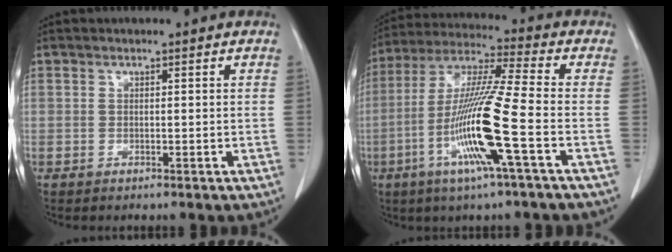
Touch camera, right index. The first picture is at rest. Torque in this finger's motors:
{"motor_torque": [2.09, -0.05, 1.05, 0.17]}